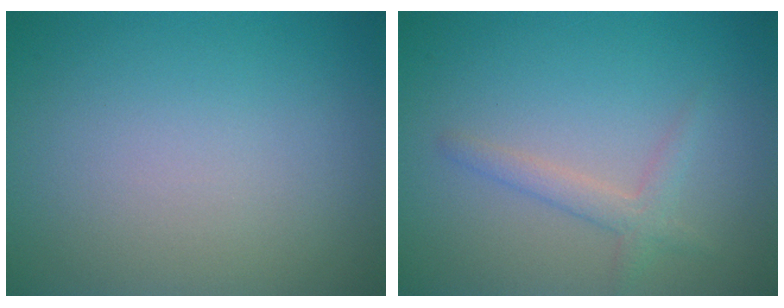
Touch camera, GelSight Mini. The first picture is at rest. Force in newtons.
{"total": 1.9, "press": 1.9, "slide": 0.1}